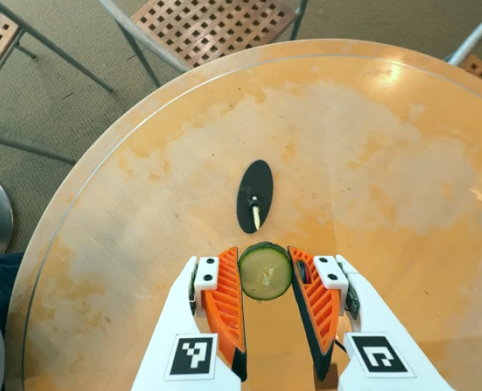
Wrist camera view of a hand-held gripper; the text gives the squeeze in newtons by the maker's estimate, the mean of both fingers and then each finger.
{"total": 8.0, "left": 7.9, "right": 8.2}